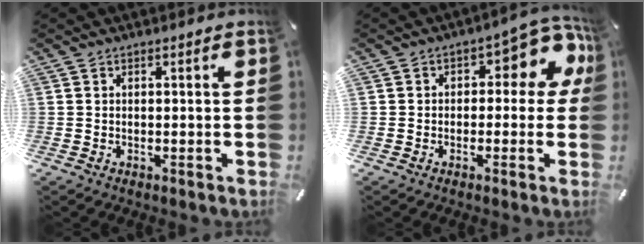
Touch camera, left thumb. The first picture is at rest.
{"total": 9.2, "force": [2.8, 5.6, 6.8], "torque": [-0.082, -0.014, 0.046]}